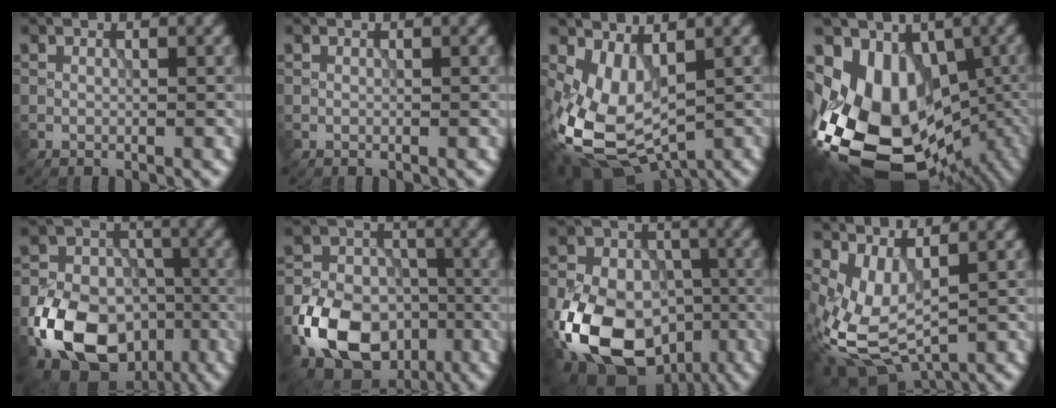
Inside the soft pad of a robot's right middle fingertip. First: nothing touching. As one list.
[{"total": 0.0}, {"total": 7.3, "force": [-0.1, 4.4, 5.8], "torque": [-0.130, -0.016, 0.004]}, {"total": 16.7, "force": [-4.2, 11.6, 11.3], "torque": [-0.188, -0.005, -0.054]}, {"total": 11.5, "force": [-4.7, 8.1, 6.5], "torque": [-0.128, -0.017, -0.089]}, {"total": 10.1, "force": [-4.2, 7.2, 5.7], "torque": [-0.107, -0.013, -0.082]}, {"total": 14.9, "force": [-5.9, 10.3, 9.0], "torque": [-0.169, -0.012, -0.113]}, {"total": 5.1, "force": [0.2, 2.6, 4.4], "torque": [-0.101, -0.010, 0.009]}]